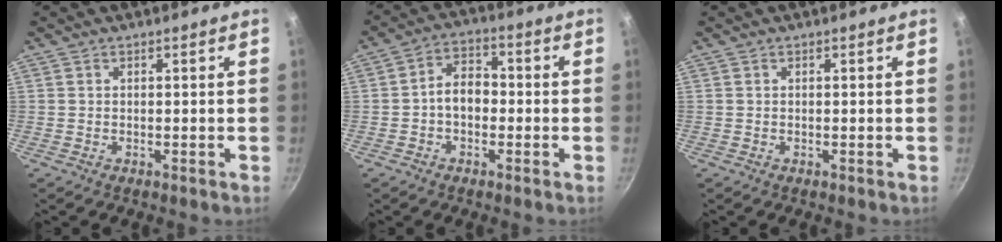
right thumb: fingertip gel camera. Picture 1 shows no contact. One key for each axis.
{"total": 6.3, "fx": -1.1, "fy": 4.4, "fz": 4.3, "tx": -0.042, "ty": 0.027, "tz": -0.028}
{"total": 0.0}